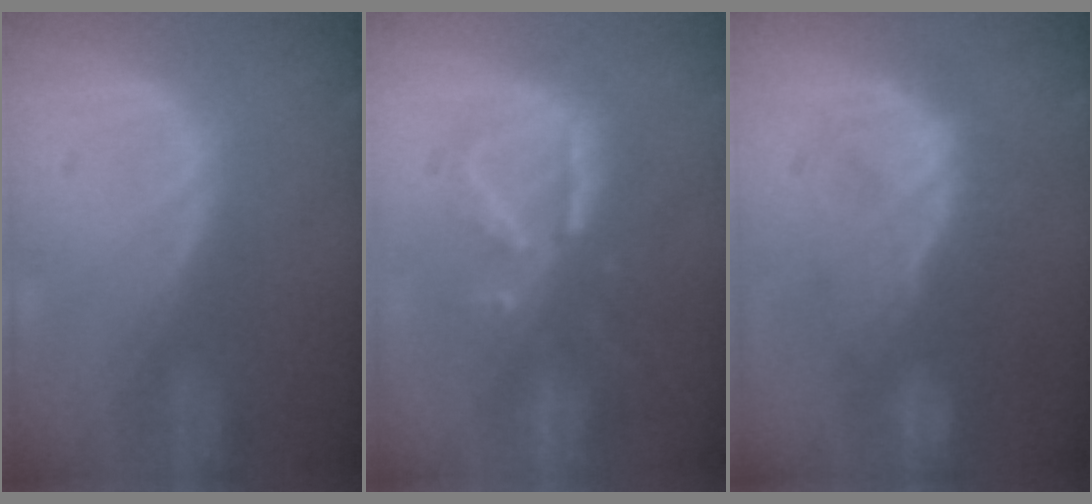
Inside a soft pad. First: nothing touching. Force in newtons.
{"total": 8.1, "press": 7.5, "slide": 3.0}
{"total": 8.7, "press": 8.5, "slide": 1.9}